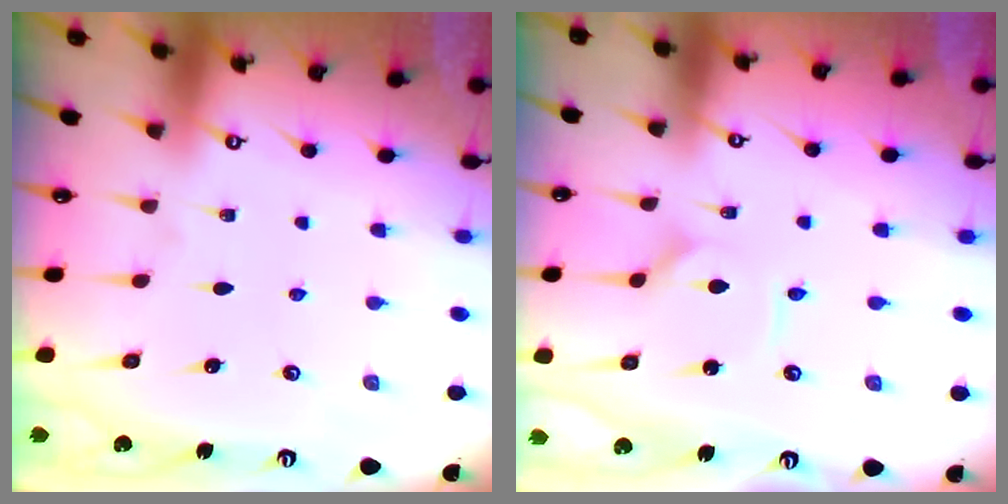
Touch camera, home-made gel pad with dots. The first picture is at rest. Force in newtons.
{"total": 1.5, "press": 1.5, "slide": 0.1}